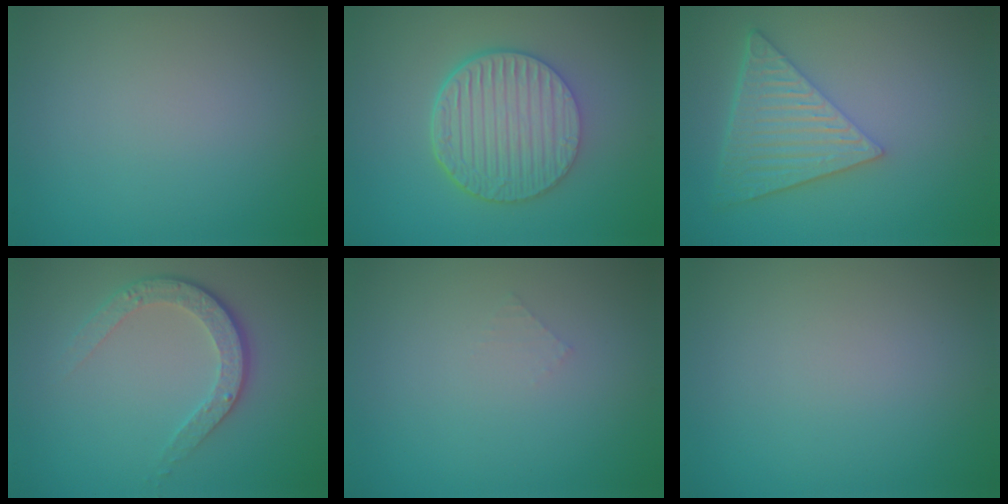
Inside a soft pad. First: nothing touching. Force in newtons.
{"total": 6.5, "press": 4.7, "slide": 4.4}
{"total": 6.2, "press": 4.5, "slide": 4.3}
{"total": 3.5, "press": 2.6, "slide": 2.4}
{"total": 0.5, "press": 0.5, "slide": 0.1}
{"total": 0.0}